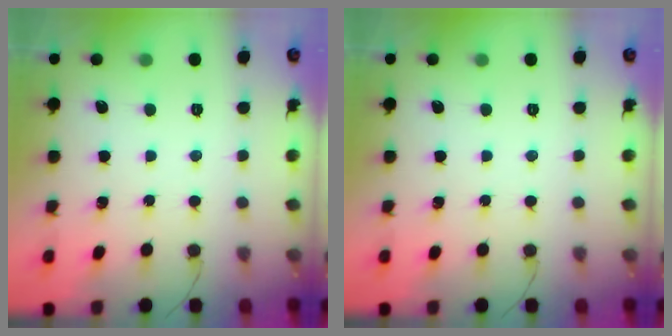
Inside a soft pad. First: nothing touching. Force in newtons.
{"total": 0.0}